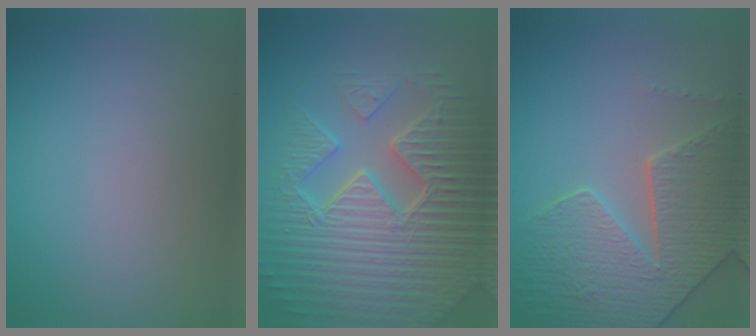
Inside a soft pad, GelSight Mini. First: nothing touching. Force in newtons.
{"total": 9.5, "press": 6.5, "slide": 7.0}
{"total": 6.0, "press": 5.3, "slide": 2.9}